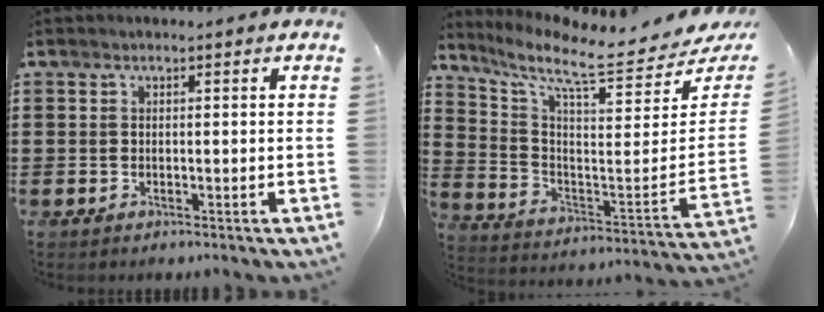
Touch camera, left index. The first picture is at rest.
{"total": 8.2, "force": [6.7, 0.8, 4.7], "torque": [-0.117, -0.068, 0.106]}